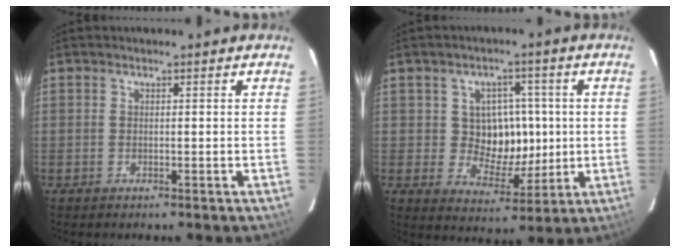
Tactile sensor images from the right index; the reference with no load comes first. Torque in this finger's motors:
{"motor_torque": [0.23, 0.20, 0.32, 0.04]}